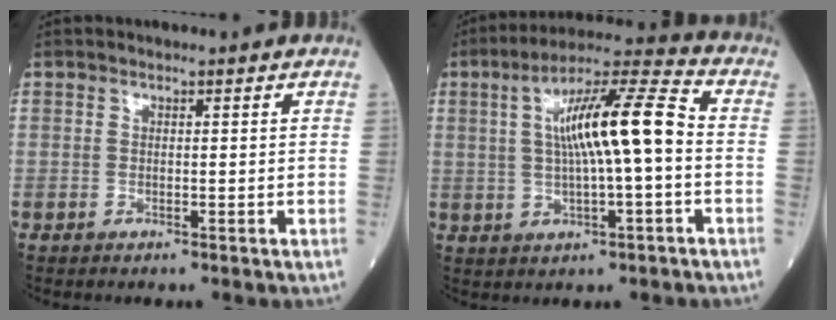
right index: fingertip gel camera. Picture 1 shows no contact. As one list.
[{"total": 13.0, "force": [0.8, 1.6, 12.9], "torque": [-0.223, 0.024, 0.009]}]